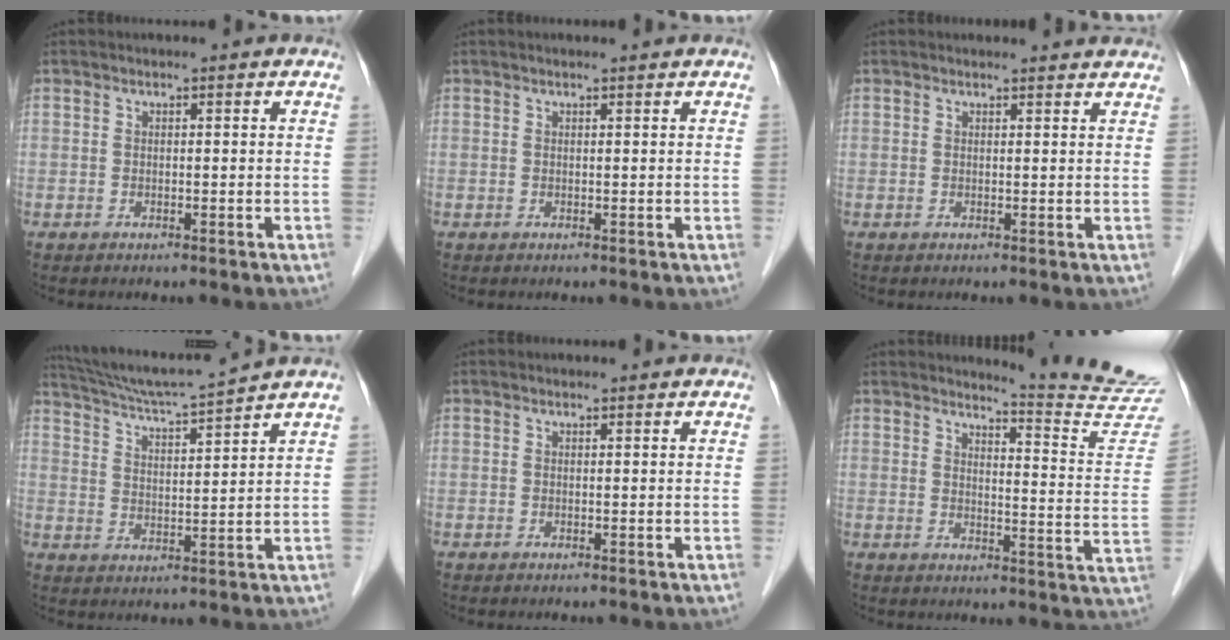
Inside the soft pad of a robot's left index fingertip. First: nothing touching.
{"total": 1.2, "force": [1.1, 0.0, 0.4], "torque": [-0.008, 0.009, 0.017]}
{"total": 4.3, "force": [4.2, 0.8, 0.5], "torque": [-0.007, 0.005, 0.037]}
{"total": 11.1, "force": [10.2, -2.0, 3.8], "torque": [-0.074, 0.002, 0.174]}
{"total": 1.2, "force": [1.2, 0.3, 0.2], "torque": [-0.013, 0.013, 0.012]}
{"total": 12.6, "force": [12.4, -2.2, 0.8], "torque": [-0.019, -0.116, 0.139]}